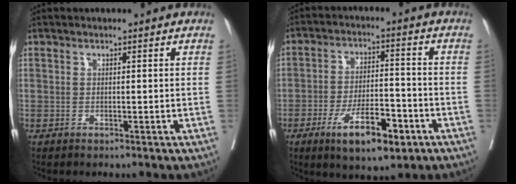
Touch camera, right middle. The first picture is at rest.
{"total": 10.1, "force": [-5.2, 3.5, 8.0], "torque": [-0.139, -0.003, -0.079]}